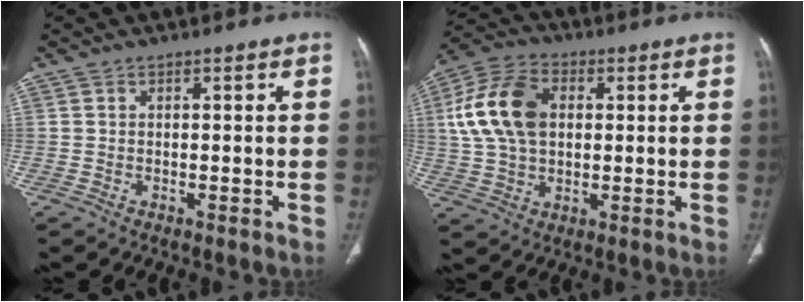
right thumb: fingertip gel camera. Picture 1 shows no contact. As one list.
[{"total": 14.4, "force": [2.5, 9.6, 10.5], "torque": [-0.197, 0.015, 0.041]}]